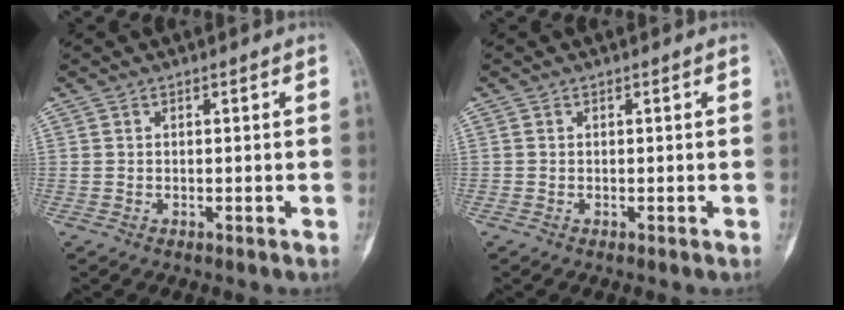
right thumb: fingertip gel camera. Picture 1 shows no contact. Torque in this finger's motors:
{"motor_torque": [-0.17, -0.03, -0.12, 0.00, 0.05]}